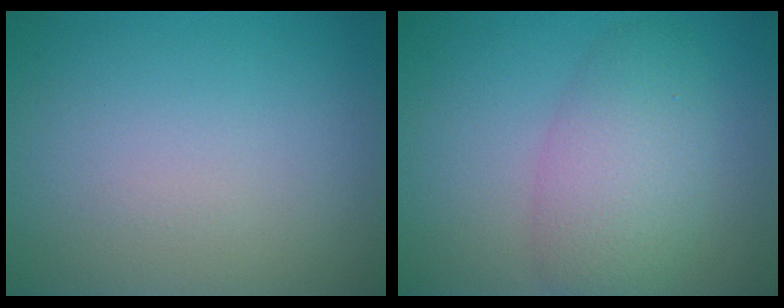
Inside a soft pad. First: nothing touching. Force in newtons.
{"total": 6.4, "press": 6.4, "slide": 0.1}